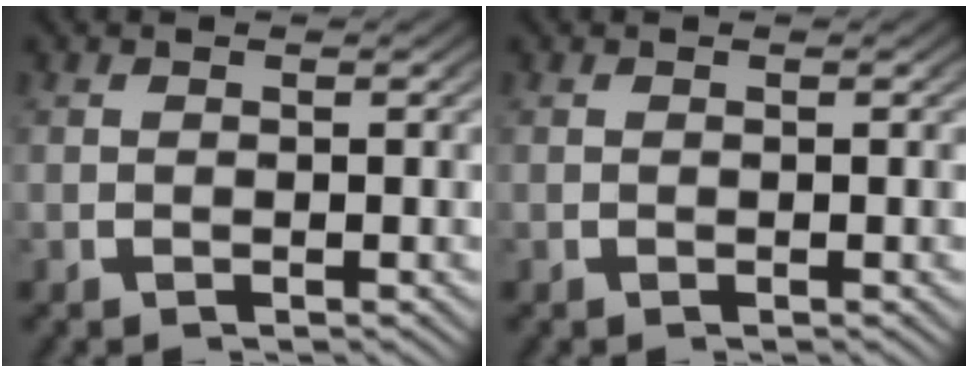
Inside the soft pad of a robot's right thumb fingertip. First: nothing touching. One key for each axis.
{"total": 0.0}